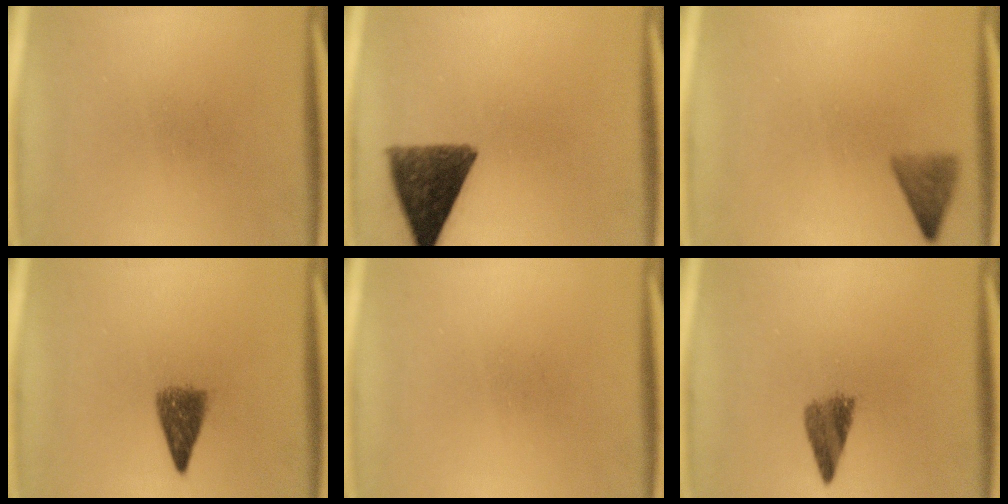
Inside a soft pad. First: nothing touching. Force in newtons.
{"total": 10.7}
{"total": 3.0}
{"total": 4.2}
{"total": 0.0}
{"total": 3.9}